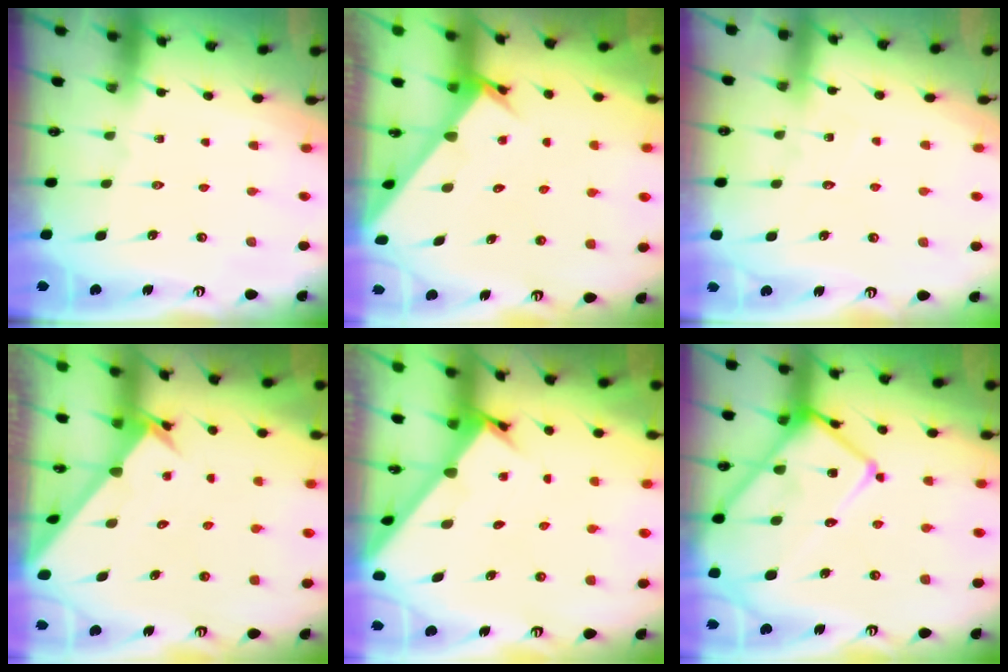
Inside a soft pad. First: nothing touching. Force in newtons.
{"total": 2.8, "press": 2.8, "slide": 0.0}
{"total": 3.3, "press": 3.3, "slide": 0.3}
{"total": 2.5, "press": 2.5, "slide": 0.2}
{"total": 2.0, "press": 2.0, "slide": 0.2}
{"total": 20.3, "press": 20.2, "slide": 2.1}